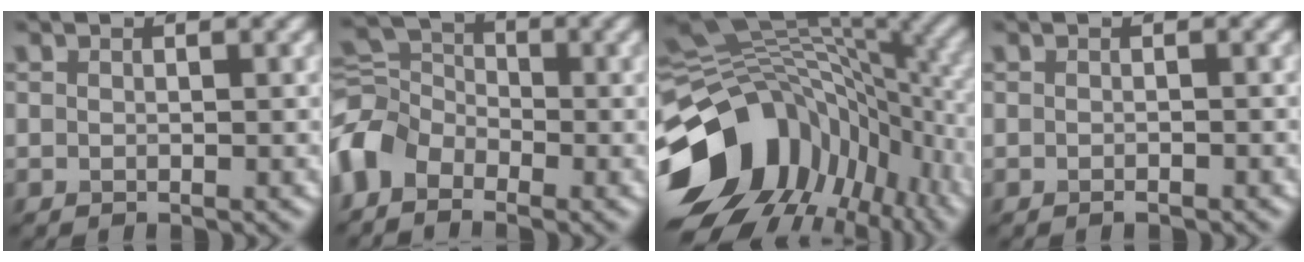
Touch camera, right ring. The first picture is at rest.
{"total": 5.4, "force": [-2.9, 3.6, 2.8], "torque": [-0.060, 0.010, -0.080]}
{"total": 14.7, "force": [-5.2, 10.6, 8.7], "torque": [-0.177, 0.002, -0.094]}
{"total": 0.6, "force": [-0.5, 0.1, 0.4], "torque": [-0.005, -0.001, -0.007]}